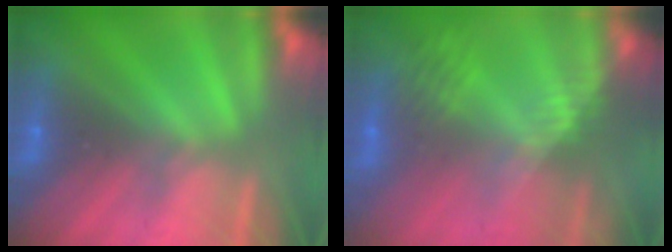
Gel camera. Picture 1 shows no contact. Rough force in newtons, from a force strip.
{"total": 2.4}